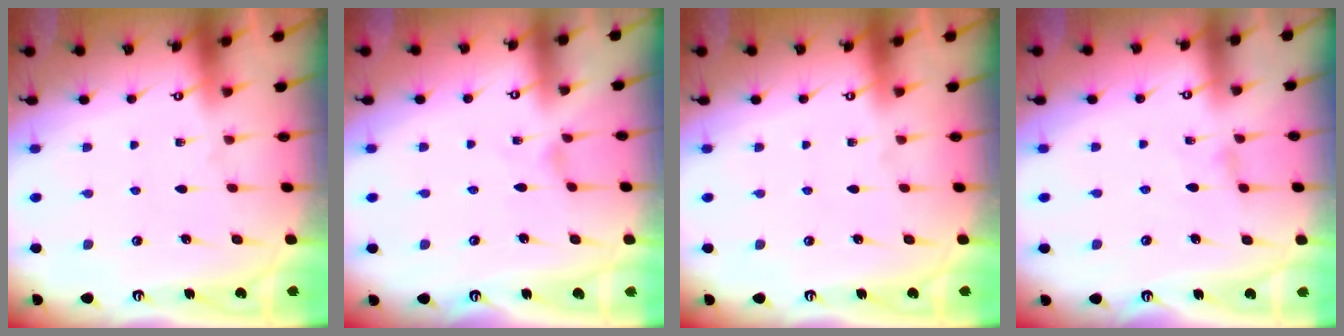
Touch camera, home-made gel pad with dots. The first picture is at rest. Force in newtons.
{"total": 0.0}
{"total": 0.0}
{"total": 0.6, "press": 0.5, "slide": 0.3}